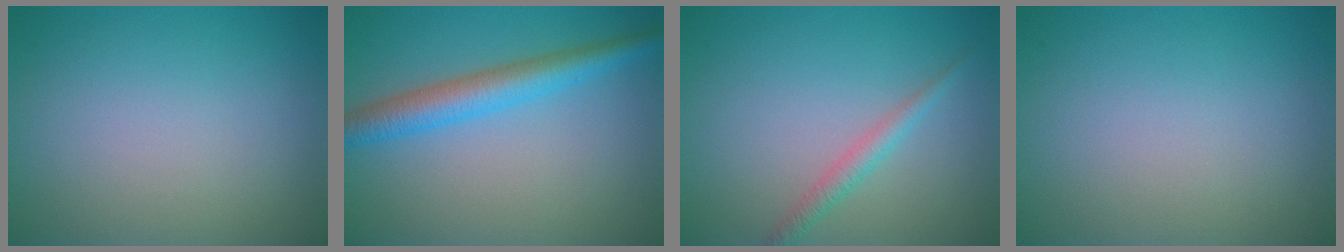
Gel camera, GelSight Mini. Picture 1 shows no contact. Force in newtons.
{"total": 4.1, "press": 4.1, "slide": 0.1}
{"total": 1.7, "press": 1.7, "slide": 0.0}
{"total": 0.0}